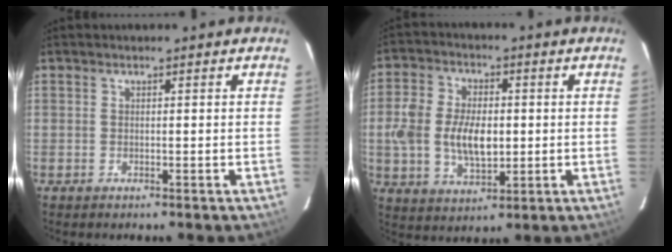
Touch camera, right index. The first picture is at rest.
{"total": 11.3, "force": [-0.6, 6.9, 8.9], "torque": [-0.179, 0.006, -0.009]}